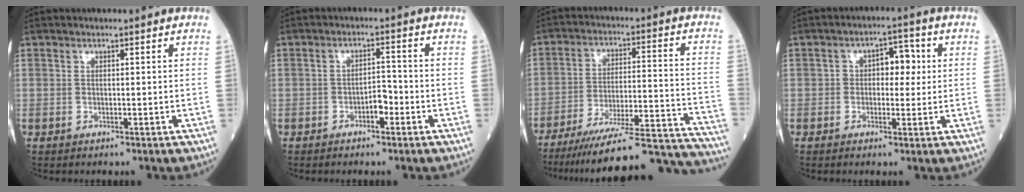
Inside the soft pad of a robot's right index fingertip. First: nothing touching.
{"total": 2.7, "force": [-1.5, 1.1, 2.0], "torque": [-0.023, 0.007, -0.028]}
{"total": 26.3, "force": [-24.5, 0.2, 9.4], "torque": [-0.084, -0.009, -0.343]}
{"total": 5.2, "force": [0.7, 3.0, 4.2], "torque": [-0.056, 0.022, 0.009]}